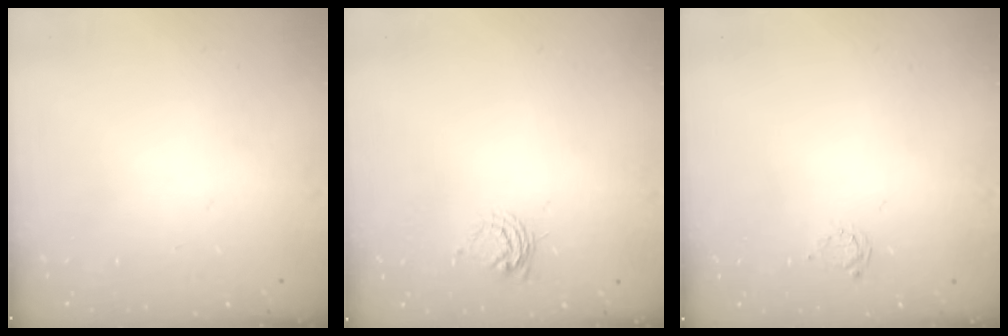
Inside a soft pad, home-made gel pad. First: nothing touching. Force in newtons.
{"total": 6.6, "press": 6.6, "slide": 0.7}
{"total": 2.8, "press": 2.8, "slide": 0.3}